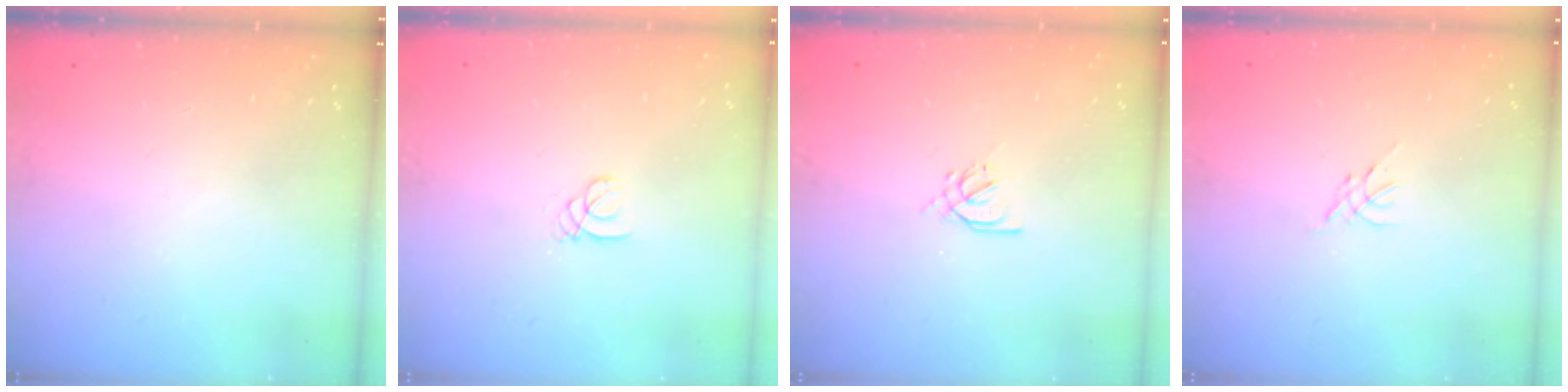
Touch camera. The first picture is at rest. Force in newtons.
{"total": 1.4, "press": 1.4, "slide": 0.1}
{"total": 2.9, "press": 2.8, "slide": 0.8}
{"total": 0.5, "press": 0.4, "slide": 0.3}